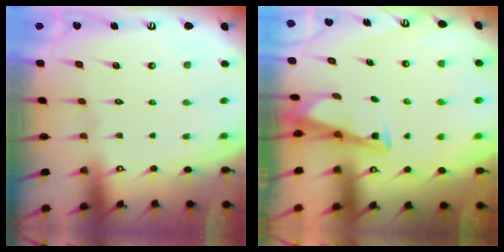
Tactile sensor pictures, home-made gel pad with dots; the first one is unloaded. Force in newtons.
{"total": 3.3, "press": 3.3, "slide": 0.3}